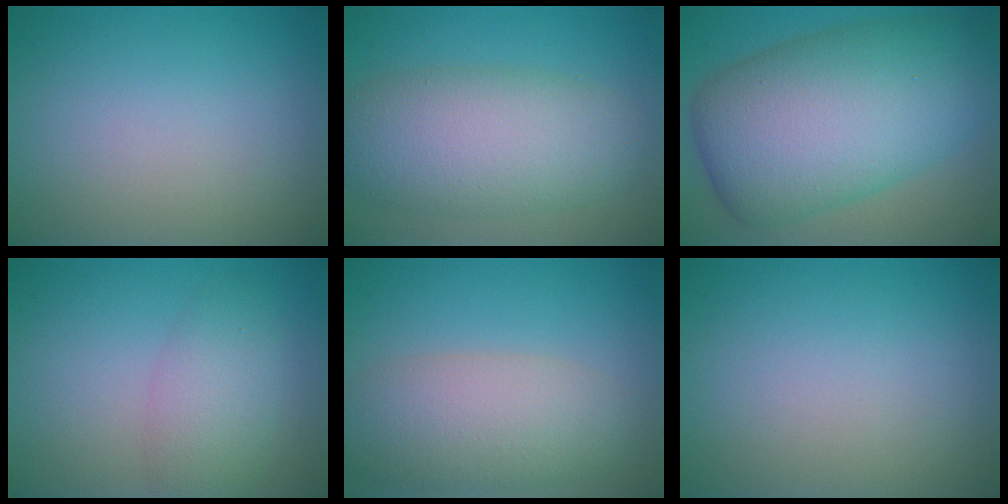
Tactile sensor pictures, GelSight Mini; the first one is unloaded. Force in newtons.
{"total": 8.0, "press": 8.0, "slide": 0.5}
{"total": 13.7, "press": 13.7, "slide": 0.3}
{"total": 3.6, "press": 3.6, "slide": 0.2}
{"total": 6.1, "press": 6.0, "slide": 0.5}
{"total": 0.0}